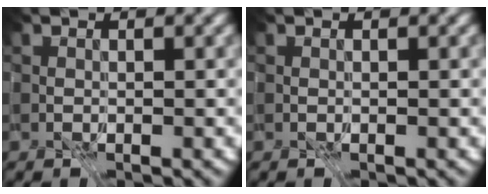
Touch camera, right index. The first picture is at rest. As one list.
[{"total": 0.0}]